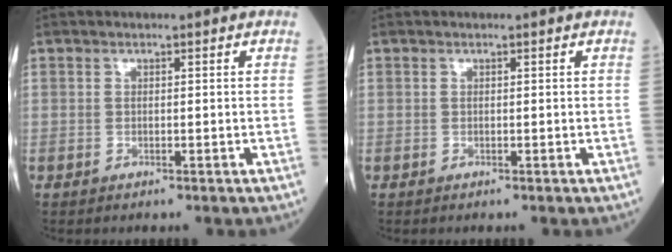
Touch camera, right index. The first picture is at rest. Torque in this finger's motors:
{"motor_torque": [0.00, 0.00, 0.00, -0.01]}